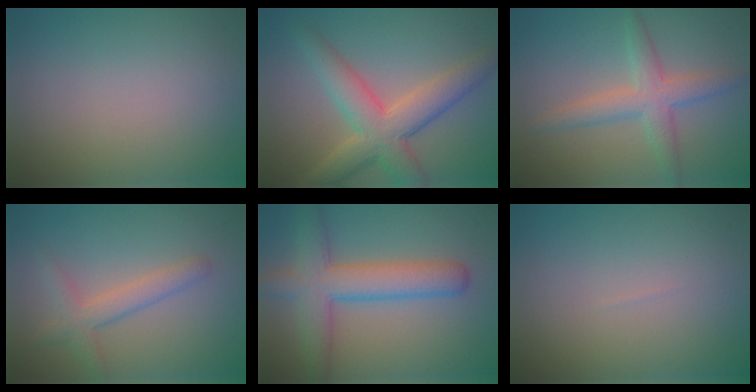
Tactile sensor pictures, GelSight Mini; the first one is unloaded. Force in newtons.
{"total": 6.3, "press": 6.3, "slide": 0.3}
{"total": 3.5, "press": 3.5, "slide": 0.1}
{"total": 2.7, "press": 2.6, "slide": 0.1}
{"total": 5.9, "press": 5.9, "slide": 0.3}
{"total": 0.0}